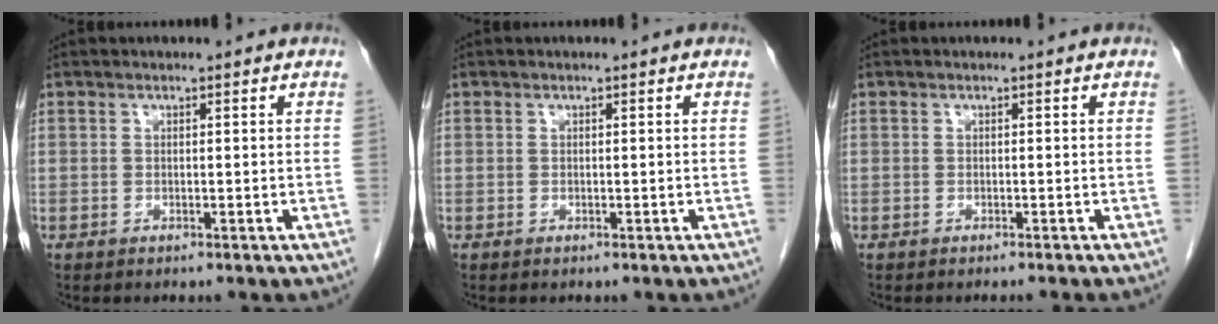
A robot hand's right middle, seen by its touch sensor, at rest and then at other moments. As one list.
[{"total": 0.0}, {"total": 1.8, "force": [-1.6, -0.3, 0.7], "torque": [-0.007, 0.003, -0.019]}]